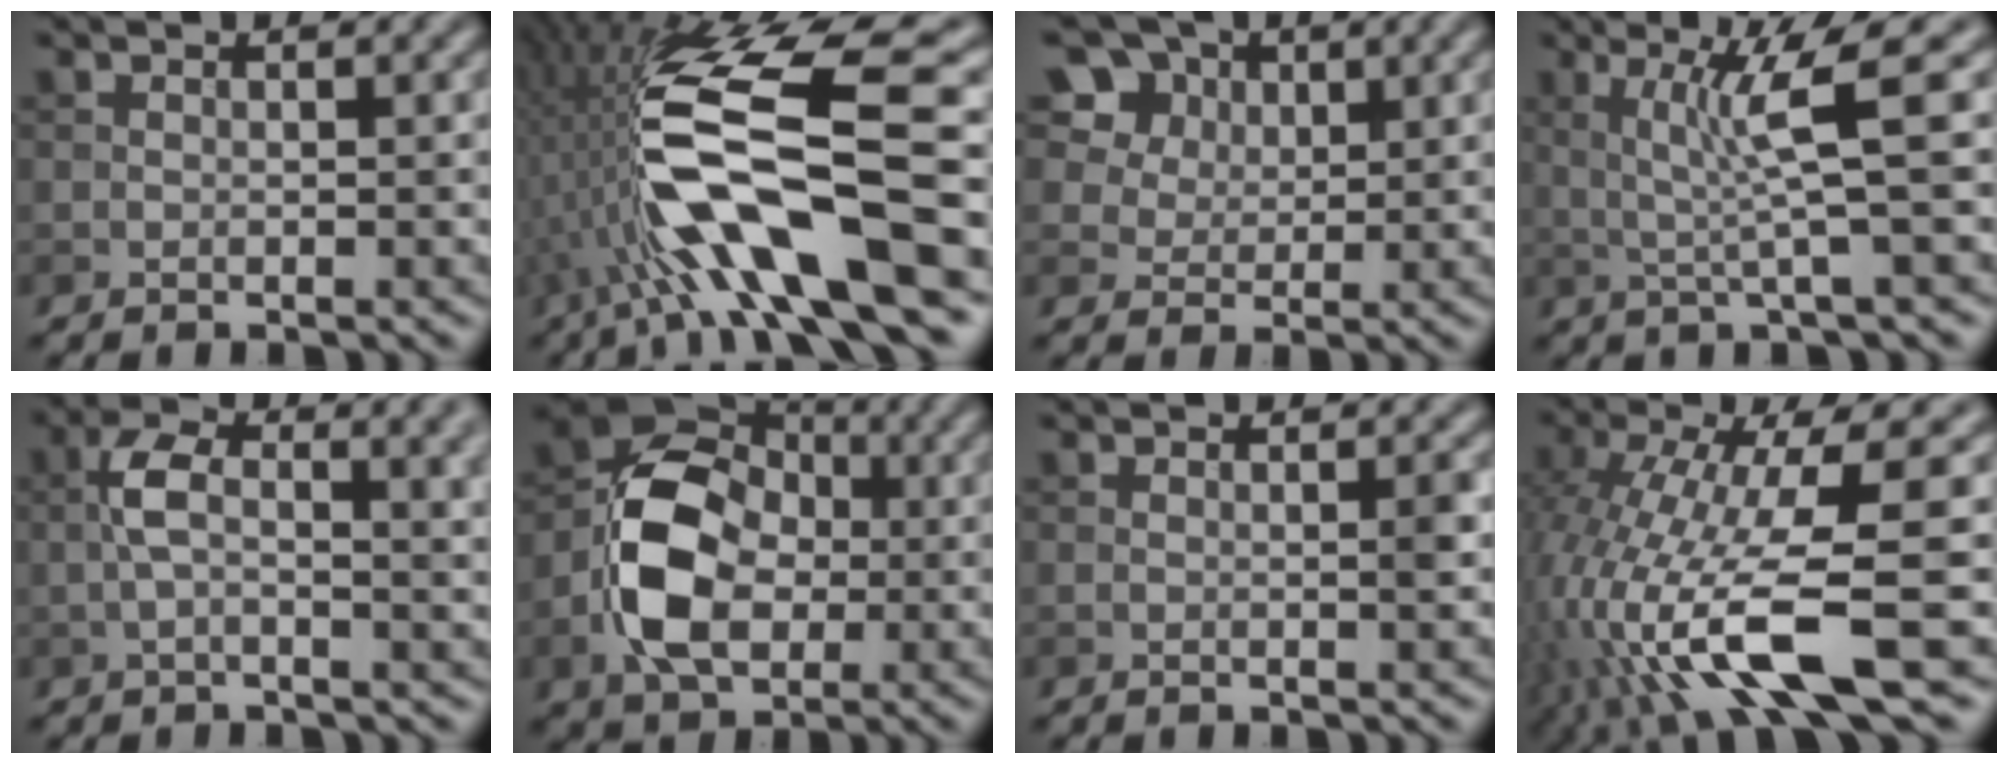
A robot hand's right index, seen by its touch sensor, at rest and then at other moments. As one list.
[{"total": 13.2, "force": [-4.1, 3.5, 12.1], "torque": [-0.225, 0.009, -0.078]}, {"total": 11.0, "force": [6.3, 7.8, 4.4], "torque": [-0.121, 0.015, 0.116]}, {"total": 5.0, "force": [0.8, 0.1, 4.9], "torque": [-0.100, 0.002, 0.021]}, {"total": 7.3, "force": [0.7, 3.1, 6.6], "torque": [-0.126, 0.003, 0.007]}, {"total": 9.6, "force": [-1.9, 6.8, 6.5], "torque": [-0.128, 0.007, -0.044]}, {"total": 1.0, "force": [0.1, 0.0, 1.0], "torque": [-0.014, 0.001, -0.001]}, {"total": 12.8, "force": [-4.5, 3.4, 11.5], "torque": [-0.243, -0.020, -0.070]}]